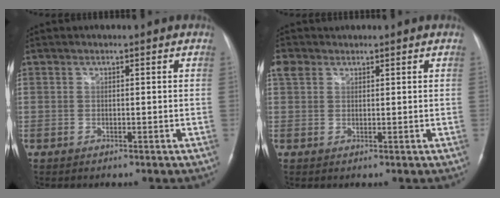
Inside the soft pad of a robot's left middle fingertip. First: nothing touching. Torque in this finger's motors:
{"motor_torque": [0.31, -0.23, -0.02, 0.04]}